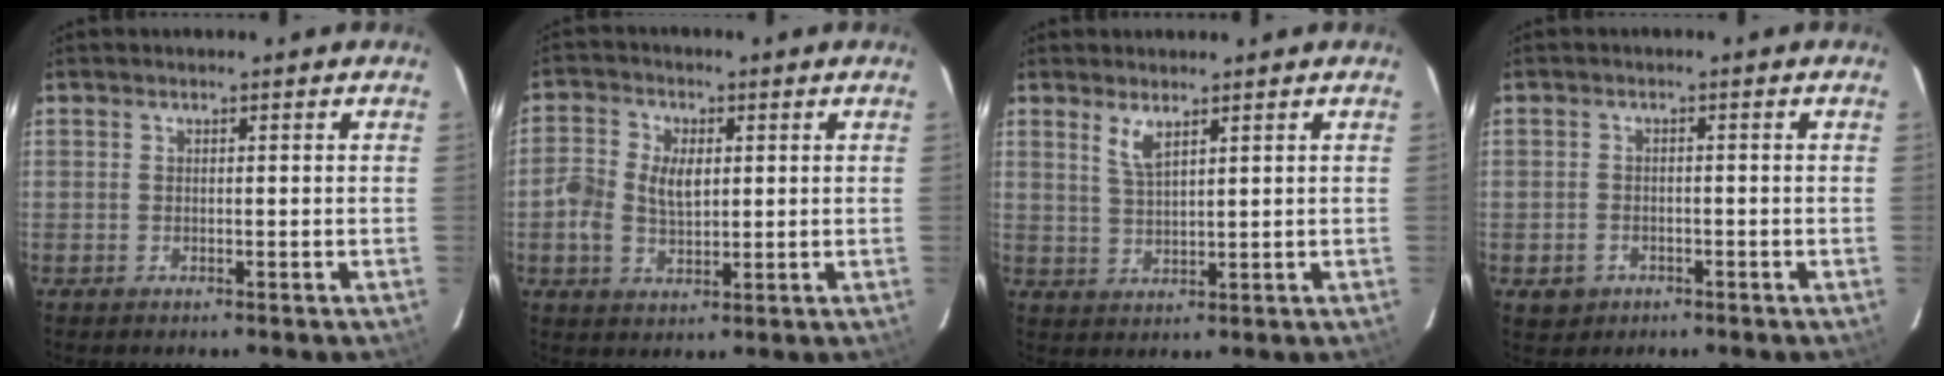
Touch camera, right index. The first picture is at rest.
{"total": 6.4, "force": [0.4, 4.0, 5.0], "torque": [-0.104, 0.007, 0.006]}
{"total": 3.5, "force": [2.3, 0.9, 2.5], "torque": [-0.050, -0.004, 0.047]}
{"total": 3.4, "force": [-1.5, 2.9, 1.0], "torque": [-0.028, 0.003, -0.017]}